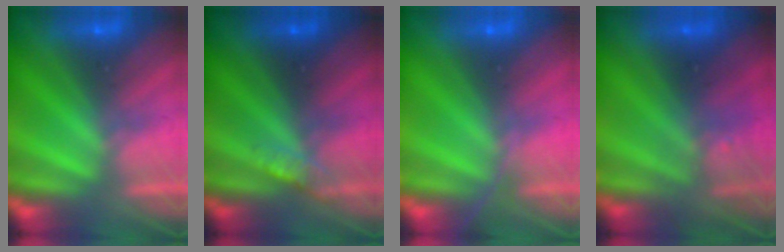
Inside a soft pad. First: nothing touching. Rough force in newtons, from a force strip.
{"total": 3.0}
{"total": 1.9}
{"total": 2.7}